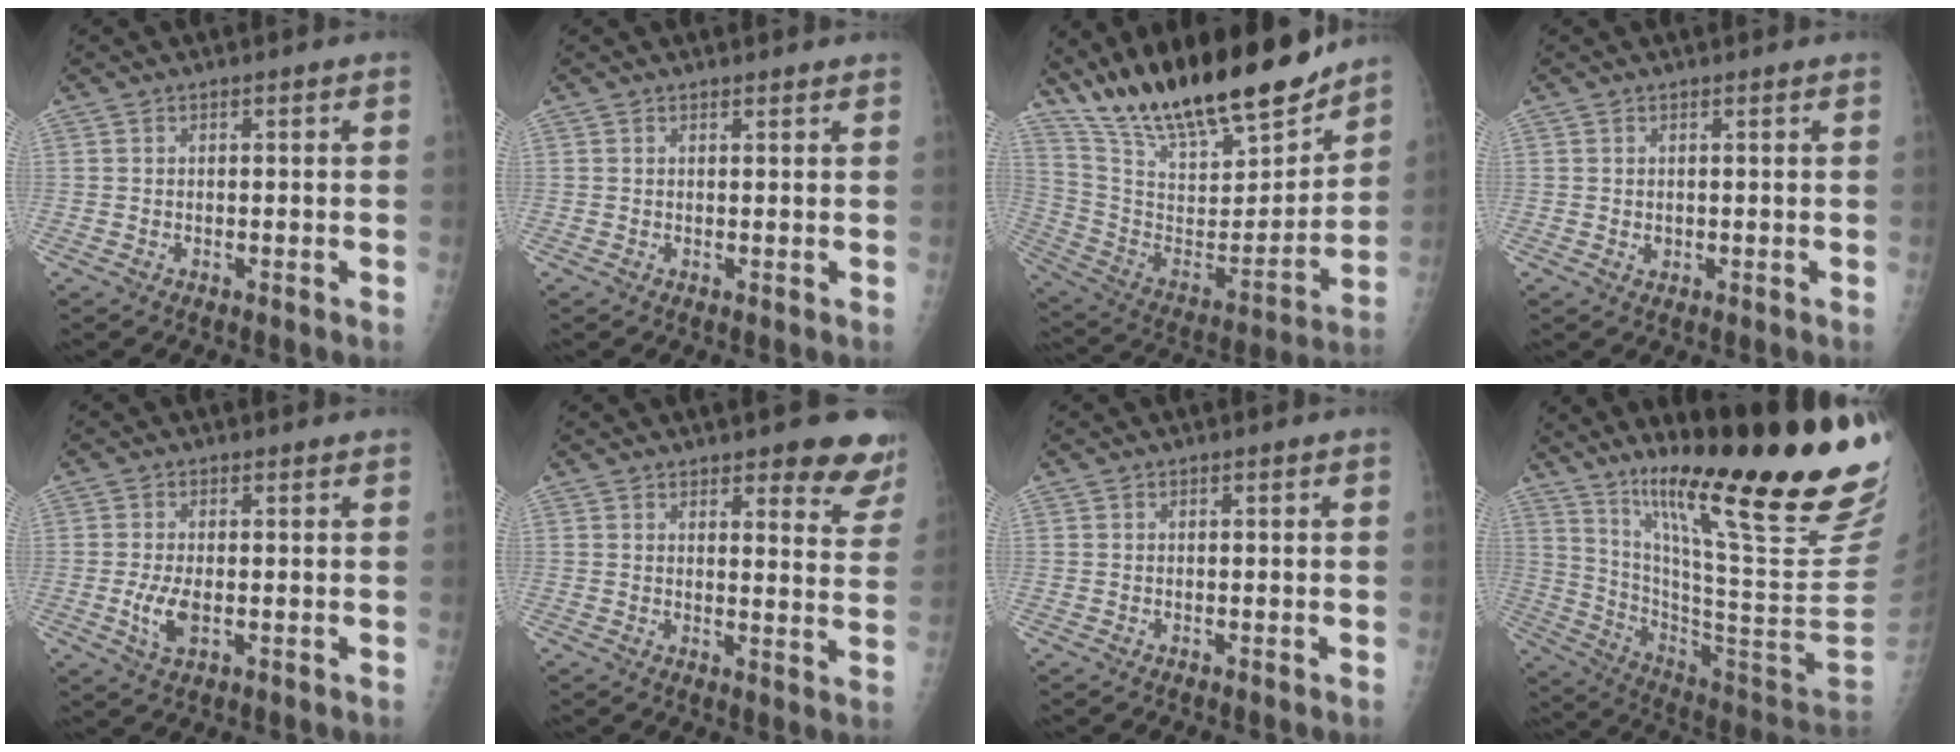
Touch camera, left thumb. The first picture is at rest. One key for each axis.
{"total": 1.2, "fx": 1.1, "fy": 0.3, "fz": 0.2, "tx": 0.000, "ty": -0.004, "tz": 0.016}
{"total": 25.9, "fx": 21.4, "fy": 7.0, "fz": 12.9, "tx": -0.191, "ty": -0.094, "tz": 0.367}
{"total": 1.1, "fx": 0.5, "fy": 0.9, "fz": 0.5, "tx": -0.002, "ty": -0.003, "tz": 0.008}
{"total": 4.6, "fx": -0.2, "fy": 2.2, "fz": 4.0, "tx": -0.084, "ty": -0.006, "tz": -0.002}
{"total": 9.9, "fx": 8.3, "fy": 3.0, "fz": 4.6, "tx": -0.014, "ty": -0.051, "tz": 0.080}
{"total": 0.0}
{"total": 32.1, "fx": 20.9, "fy": 2.0, "fz": 24.3, "tx": -0.314, "ty": -0.107, "tz": 0.335}